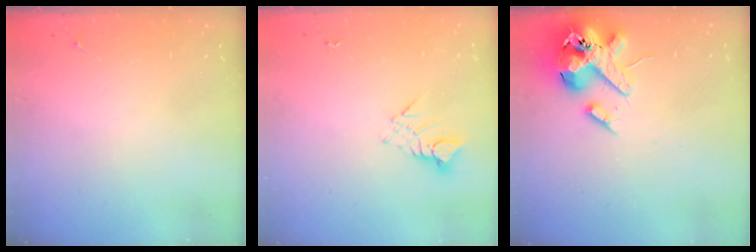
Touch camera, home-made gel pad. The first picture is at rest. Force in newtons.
{"total": 4.2, "press": 4.2, "slide": 0.2}
{"total": 16.9, "press": 16.7, "slide": 2.8}